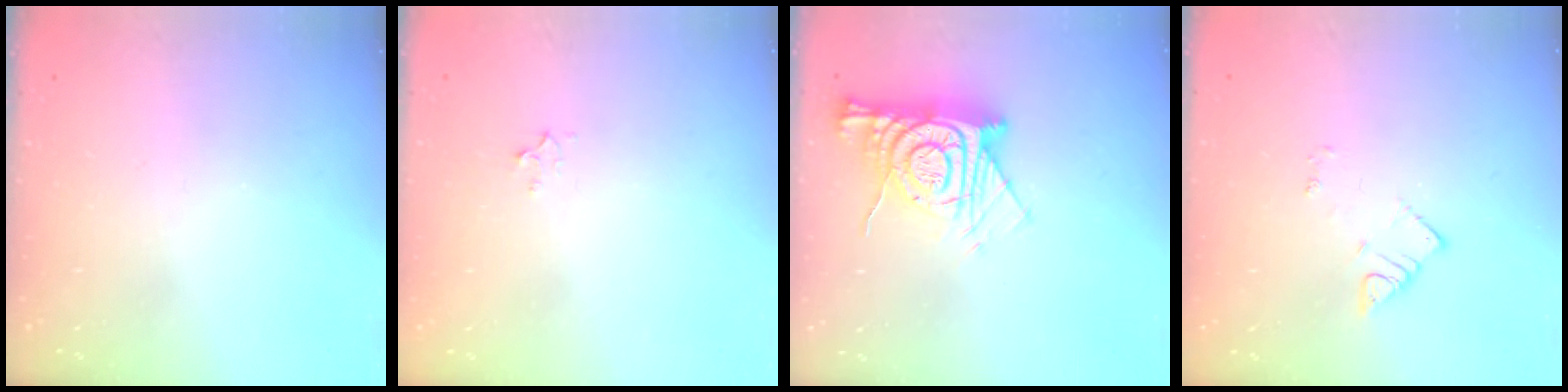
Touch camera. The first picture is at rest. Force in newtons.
{"total": 3.0, "press": 3.0, "slide": 0.5}
{"total": 13.6, "press": 13.5, "slide": 1.3}
{"total": 2.7, "press": 2.7, "slide": 0.4}